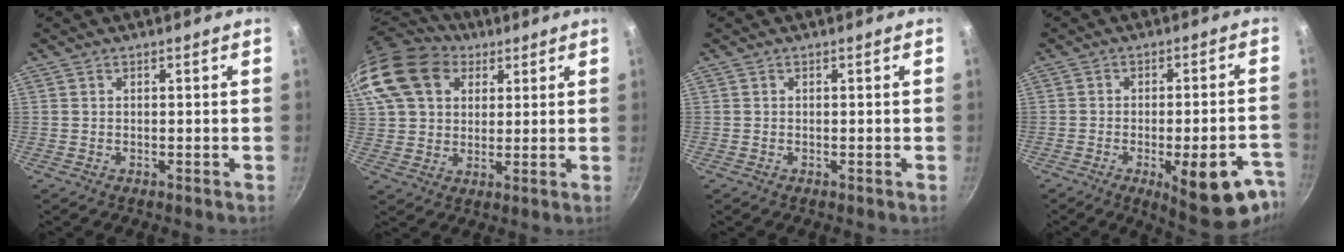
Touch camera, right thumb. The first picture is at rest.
{"total": 20.7, "force": [8.5, 15.3, 10.9], "torque": [-0.235, 0.024, 0.151]}
{"total": 0.0}
{"total": 17.0, "force": [-8.0, 5.9, 13.8], "torque": [-0.127, 0.019, -0.097]}